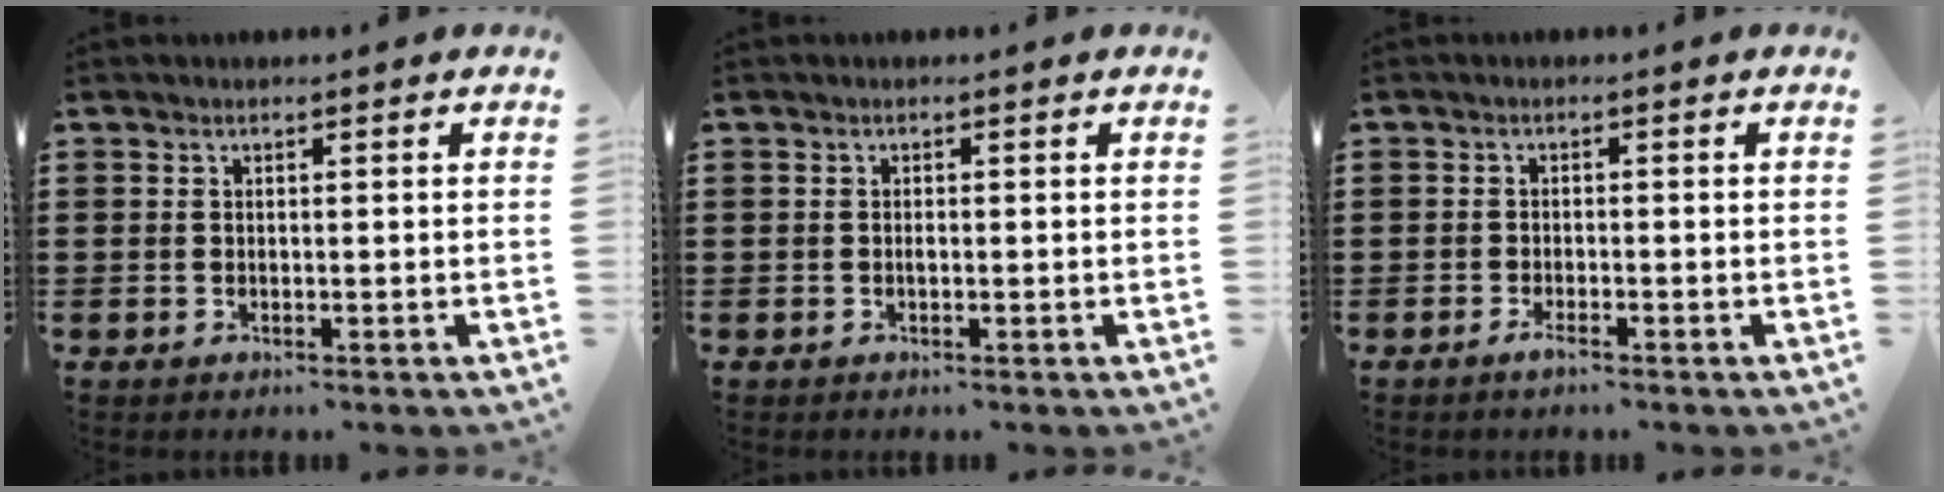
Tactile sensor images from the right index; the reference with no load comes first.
{"total": 0.5, "force": [-0.1, 0.1, 0.5], "torque": [-0.011, -0.003, -0.002]}
{"total": 1.5, "force": [-1.1, 0.3, 0.9], "torque": [-0.024, -0.006, -0.023]}